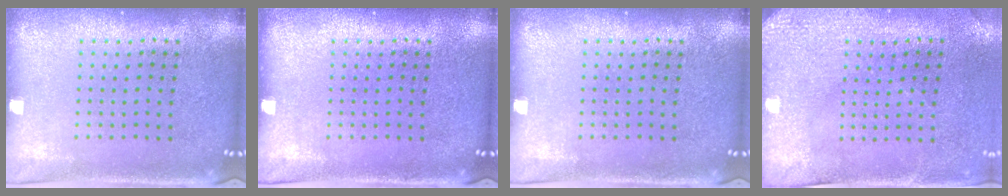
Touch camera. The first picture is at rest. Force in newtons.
{"total": 0.0}
{"total": 0.0}
{"total": 3.0, "press": 2.4, "slide": 1.7}